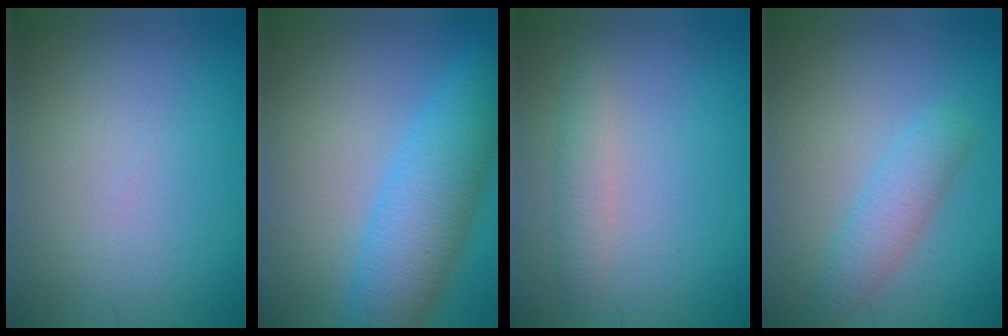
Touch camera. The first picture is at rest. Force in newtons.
{"total": 6.5, "press": 6.5, "slide": 0.1}
{"total": 1.8, "press": 1.8, "slide": 0.2}
{"total": 2.9, "press": 2.9, "slide": 0.1}